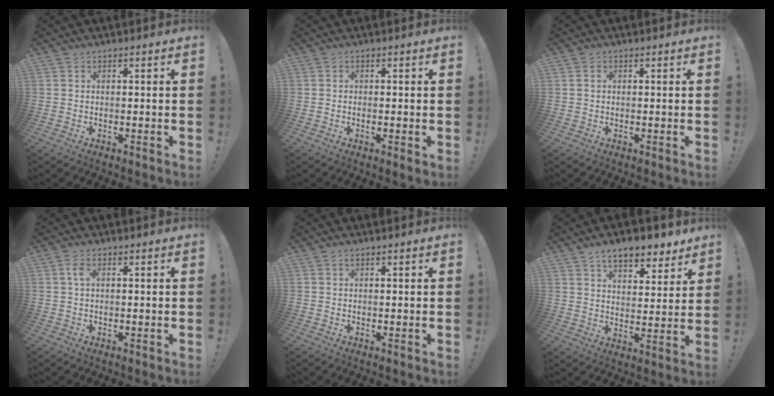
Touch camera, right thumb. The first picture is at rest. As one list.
[{"total": 1.0, "force": [0.1, 0.0, 1.0], "torque": [-0.008, -0.004, 0.000]}, {"total": 0.7, "force": [0.0, 0.6, 0.4], "torque": [-0.008, 0.003, 0.000]}, {"total": 2.6, "force": [0.6, 1.3, 2.2], "torque": [-0.040, 0.004, 0.009]}, {"total": 0.6, "force": [0.4, 0.3, 0.3], "torque": [-0.003, 0.000, 0.006]}, {"total": 10.4, "force": [7.7, 4.6, 5.3], "torque": [-0.073, -0.045, 0.137]}]